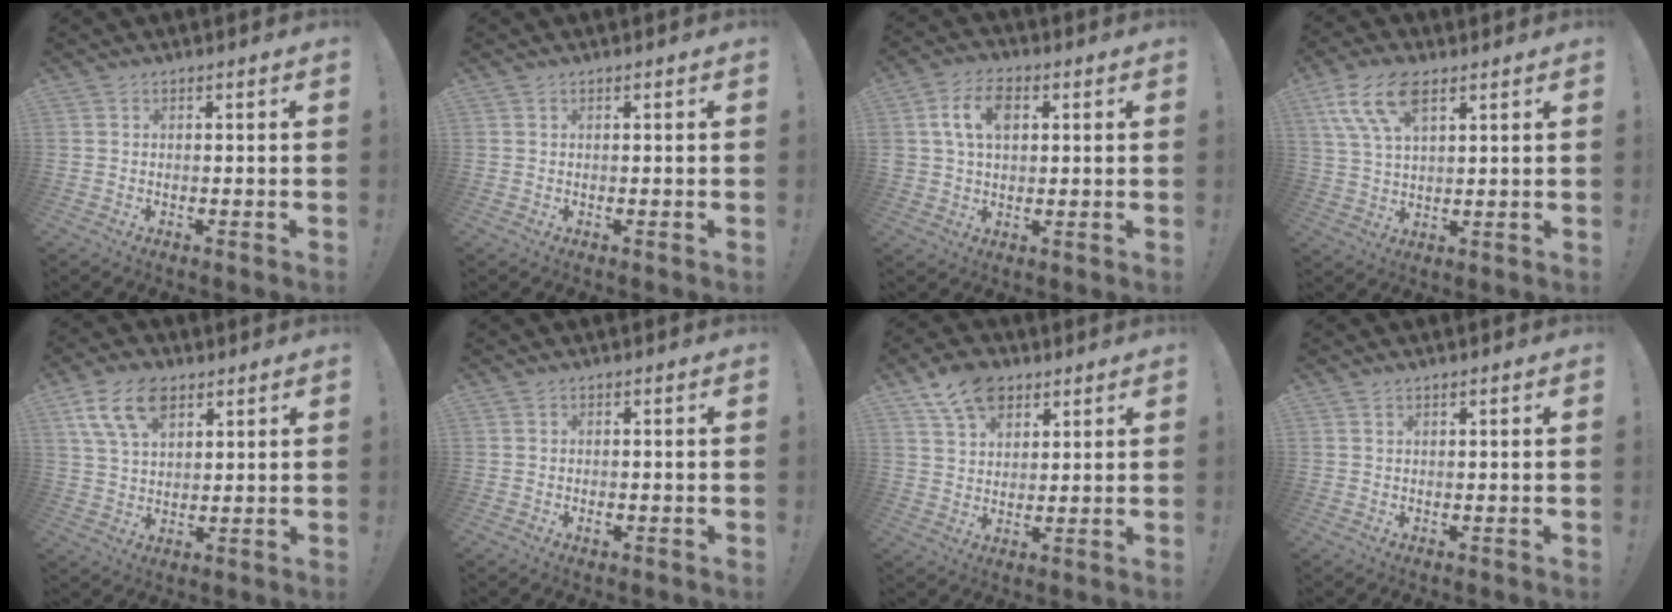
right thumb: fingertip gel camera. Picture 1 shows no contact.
{"total": 0.0}
{"total": 9.8, "force": [2.9, 6.5, 6.7], "torque": [-0.110, 0.007, 0.051]}
{"total": 11.8, "force": [5.9, 5.6, 8.6], "torque": [-0.176, -0.013, 0.112]}
{"total": 12.3, "force": [6.3, 7.3, 7.6], "torque": [-0.142, -0.014, 0.121]}
{"total": 1.0, "force": [-0.6, 0.5, 0.5], "torque": [0.001, -0.002, -0.013]}
{"total": 11.1, "force": [6.8, 7.3, 5.0], "torque": [-0.081, -0.030, 0.130]}
{"total": 0.8, "force": [0.5, 0.3, 0.5], "torque": [-0.004, -0.002, 0.009]}